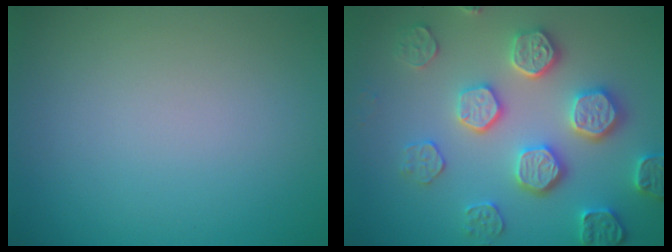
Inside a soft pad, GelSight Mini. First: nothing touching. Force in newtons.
{"total": 5.1, "press": 5.0, "slide": 1.1}